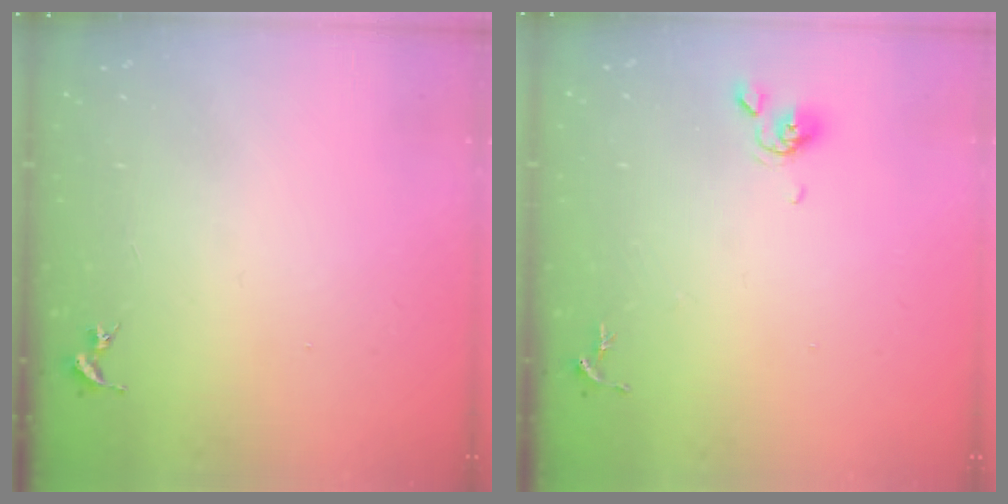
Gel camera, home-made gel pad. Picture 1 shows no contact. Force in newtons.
{"total": 5.5, "press": 5.5, "slide": 0.7}